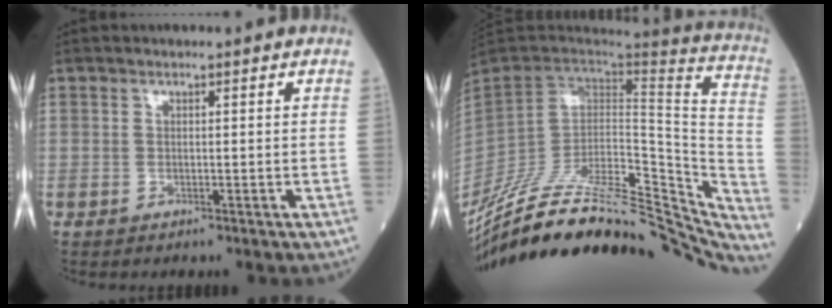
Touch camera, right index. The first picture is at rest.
{"total": 39.7, "force": [-33.7, 10.6, 18.3], "torque": [-0.258, -0.042, -0.474]}